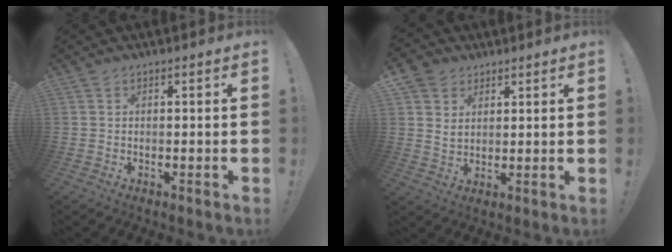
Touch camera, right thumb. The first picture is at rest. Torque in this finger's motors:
{"motor_torque": [-0.32, 0.37, 0.13, 0.01, 0.07]}